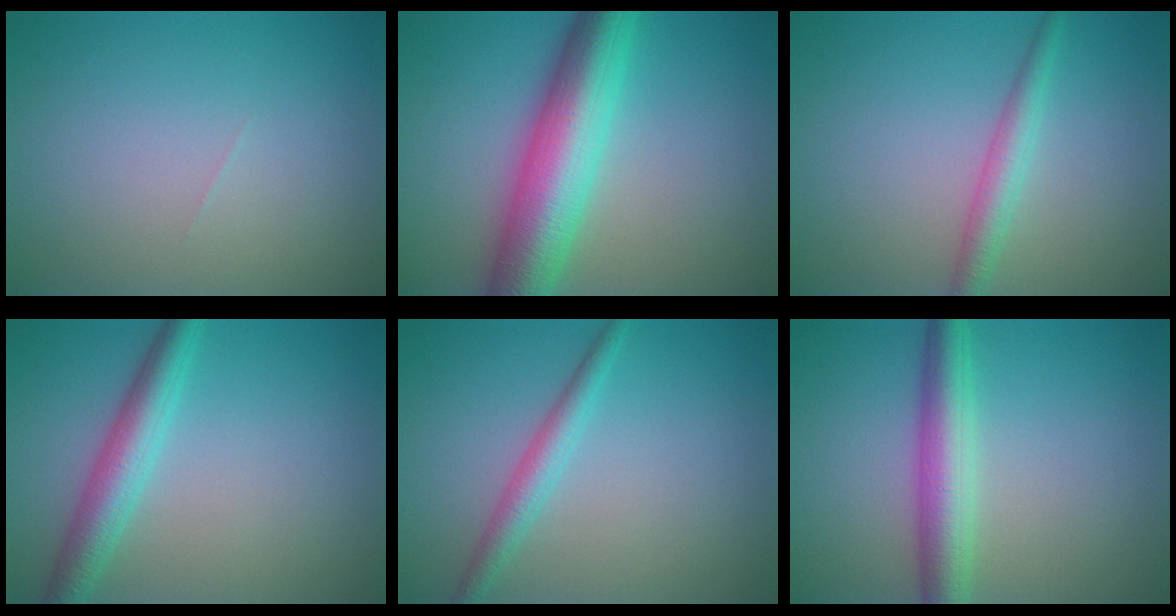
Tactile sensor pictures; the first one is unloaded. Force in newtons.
{"total": 9.3, "press": 9.3, "slide": 0.2}
{"total": 2.5, "press": 2.5, "slide": 0.1}
{"total": 4.2, "press": 4.2, "slide": 0.1}
{"total": 2.4, "press": 2.4, "slide": 0.1}
{"total": 4.9, "press": 4.9, "slide": 0.1}